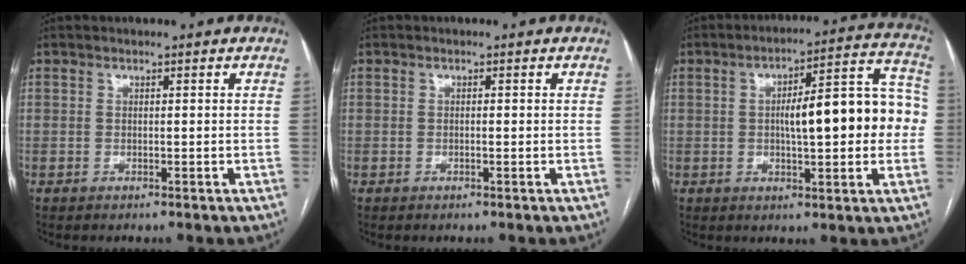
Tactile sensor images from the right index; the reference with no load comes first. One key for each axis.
{"total": 0.6, "fx": -0.1, "fy": 0.1, "fz": 0.5, "tx": -0.010, "ty": 0.000, "tz": -0.001}
{"total": 15.1, "fx": 0.0, "fy": 3.9, "fz": 14.6, "tx": -0.194, "ty": 0.042, "tz": 0.003}